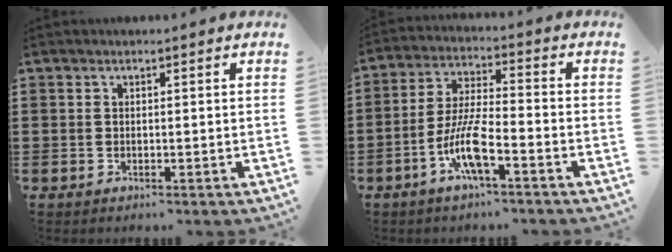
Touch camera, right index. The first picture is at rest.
{"total": 8.5, "force": [-4.2, 1.6, 7.2], "torque": [-0.162, -0.011, -0.084]}